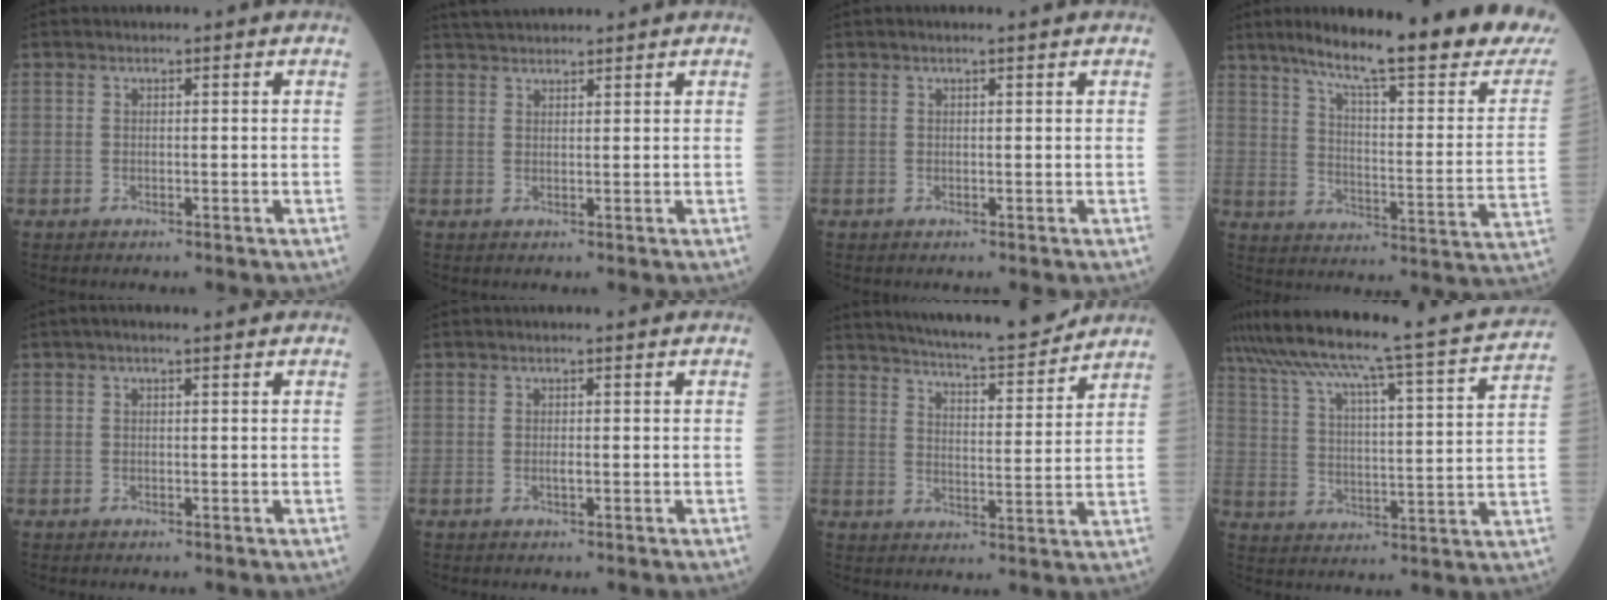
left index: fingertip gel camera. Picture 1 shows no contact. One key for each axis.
{"total": 5.0, "fx": 4.7, "fy": 0.4, "fz": 1.6, "tx": -0.026, "ty": 0.039, "tz": 0.083}
{"total": 1.4, "fx": 1.0, "fy": 0.0, "fz": 0.9, "tx": -0.015, "ty": 0.010, "tz": 0.016}
{"total": 26.7, "fx": 21.6, "fy": 2.0, "fz": 15.6, "tx": -0.233, "ty": -0.057, "tz": 0.285}
{"total": 2.2, "fx": 1.5, "fy": 0.3, "fz": 1.6, "tx": -0.030, "ty": 0.020, "tz": 0.021}
{"total": 0.8, "fx": 0.1, "fy": 0.1, "fz": 0.8, "tx": -0.016, "ty": 0.000, "tz": 0.000}
{"total": 15.6, "fx": 14.2, "fy": 1.1, "fz": 6.2, "tx": -0.104, "ty": -0.005, "tz": 0.206}
{"total": 25.5, "fx": 22.5, "fy": 0.1, "fz": 12.0, "tx": -0.207, "ty": -0.016, "tz": 0.309}